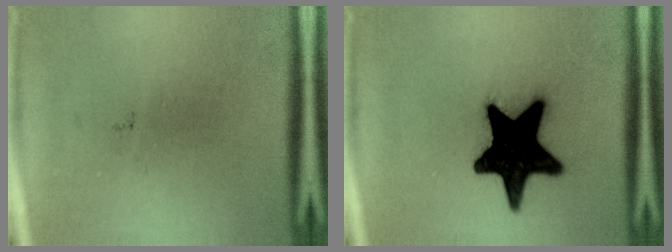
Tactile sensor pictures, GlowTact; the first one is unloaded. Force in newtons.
{"total": 18.0}